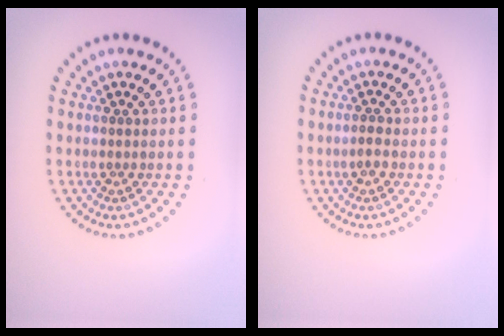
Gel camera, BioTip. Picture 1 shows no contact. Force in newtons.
{"total": 1.0, "press": 1.0, "slide": 0.3}